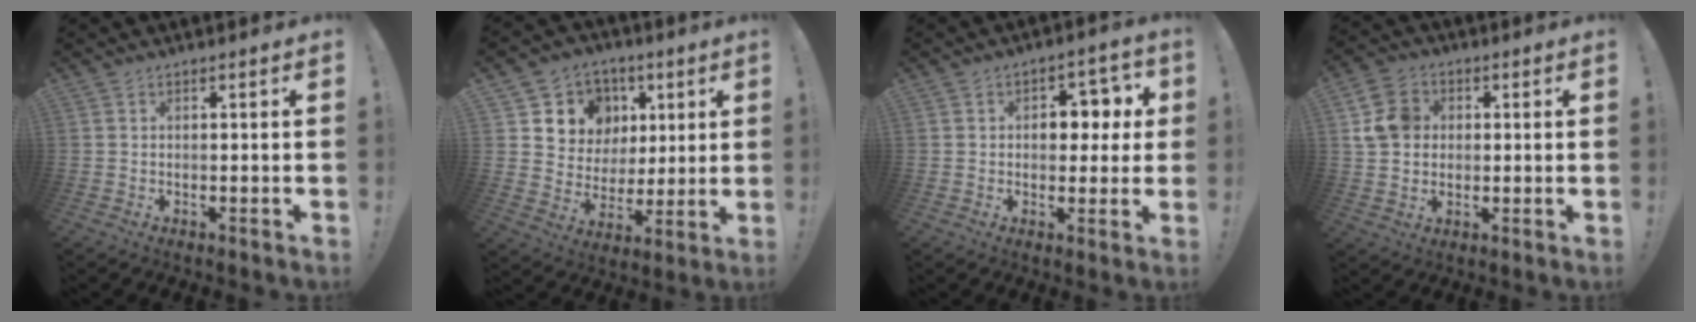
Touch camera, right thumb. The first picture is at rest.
{"total": 11.4, "force": [4.5, 10.3, 2.1], "torque": [-0.028, -0.029, 0.109]}
{"total": 7.9, "force": [1.5, 5.8, 5.1], "torque": [-0.054, -0.009, 0.022]}
{"total": 10.4, "force": [2.1, 8.6, 5.6], "torque": [-0.101, 0.005, 0.043]}